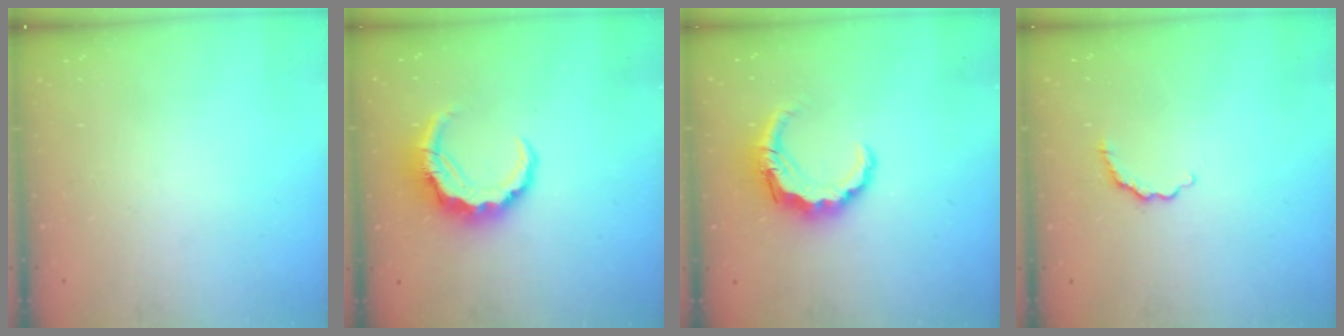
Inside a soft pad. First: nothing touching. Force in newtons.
{"total": 7.5, "press": 7.4, "slide": 1.3}
{"total": 8.2, "press": 8.2, "slide": 0.4}
{"total": 3.5, "press": 3.4, "slide": 0.8}